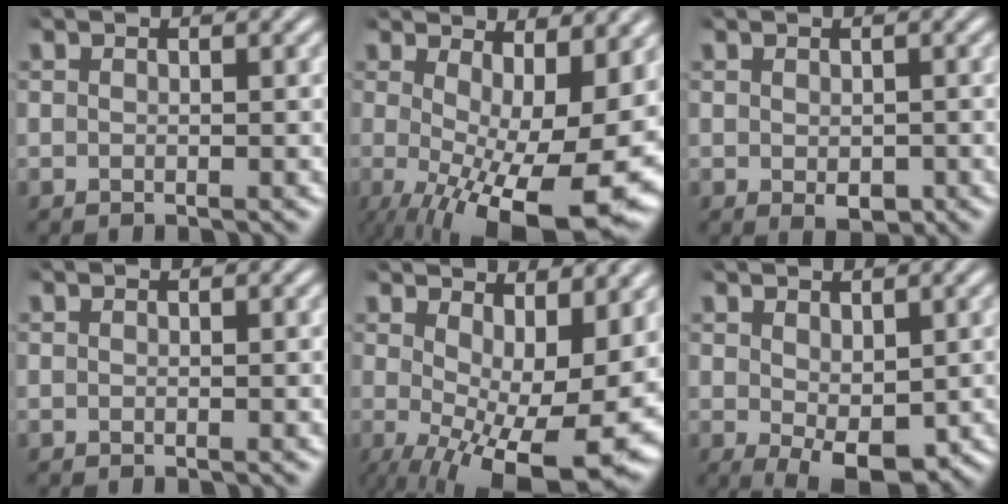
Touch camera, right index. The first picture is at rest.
{"total": 11.2, "force": [-4.0, 4.4, 9.5], "torque": [-0.135, -0.056, -0.030]}
{"total": 1.8, "force": [-0.7, 1.0, 1.3], "torque": [-0.024, -0.018, 0.001]}
{"total": 0.0}
{"total": 10.7, "force": [-3.9, 4.3, 9.0], "torque": [-0.129, -0.054, -0.032]}
{"total": 4.9, "force": [-2.4, 1.8, 3.9], "torque": [-0.057, -0.035, -0.014]}